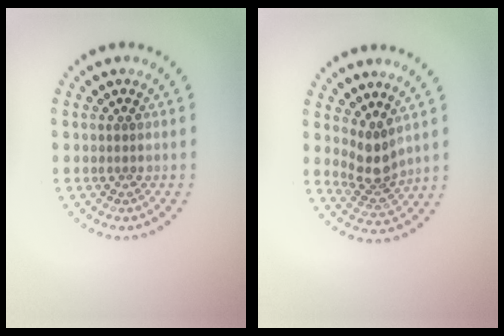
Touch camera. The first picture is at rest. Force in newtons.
{"total": 2.8, "press": 2.1, "slide": 1.8}